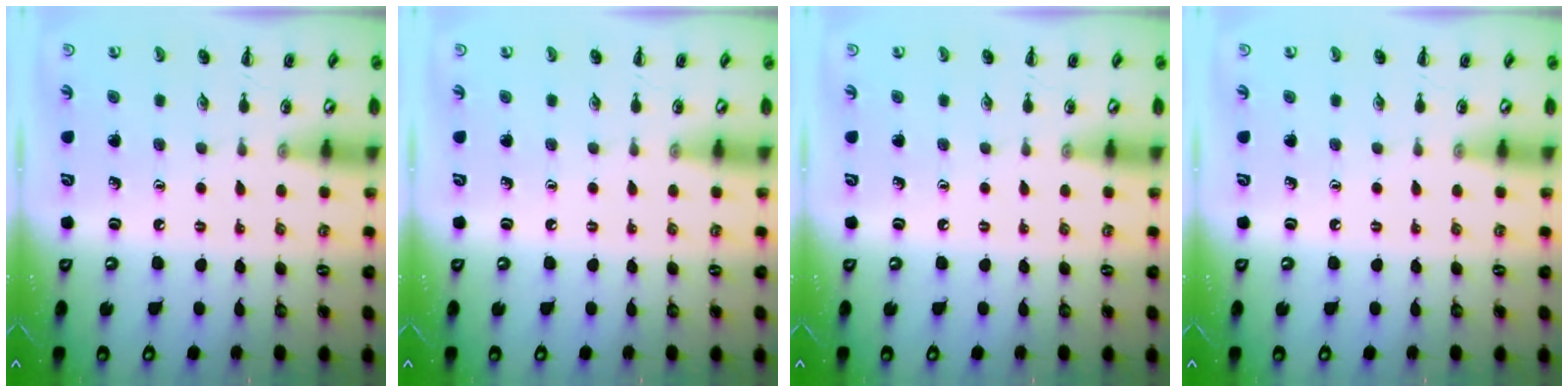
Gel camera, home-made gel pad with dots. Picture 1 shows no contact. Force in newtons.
{"total": 0.0}
{"total": 0.0}
{"total": 0.0}